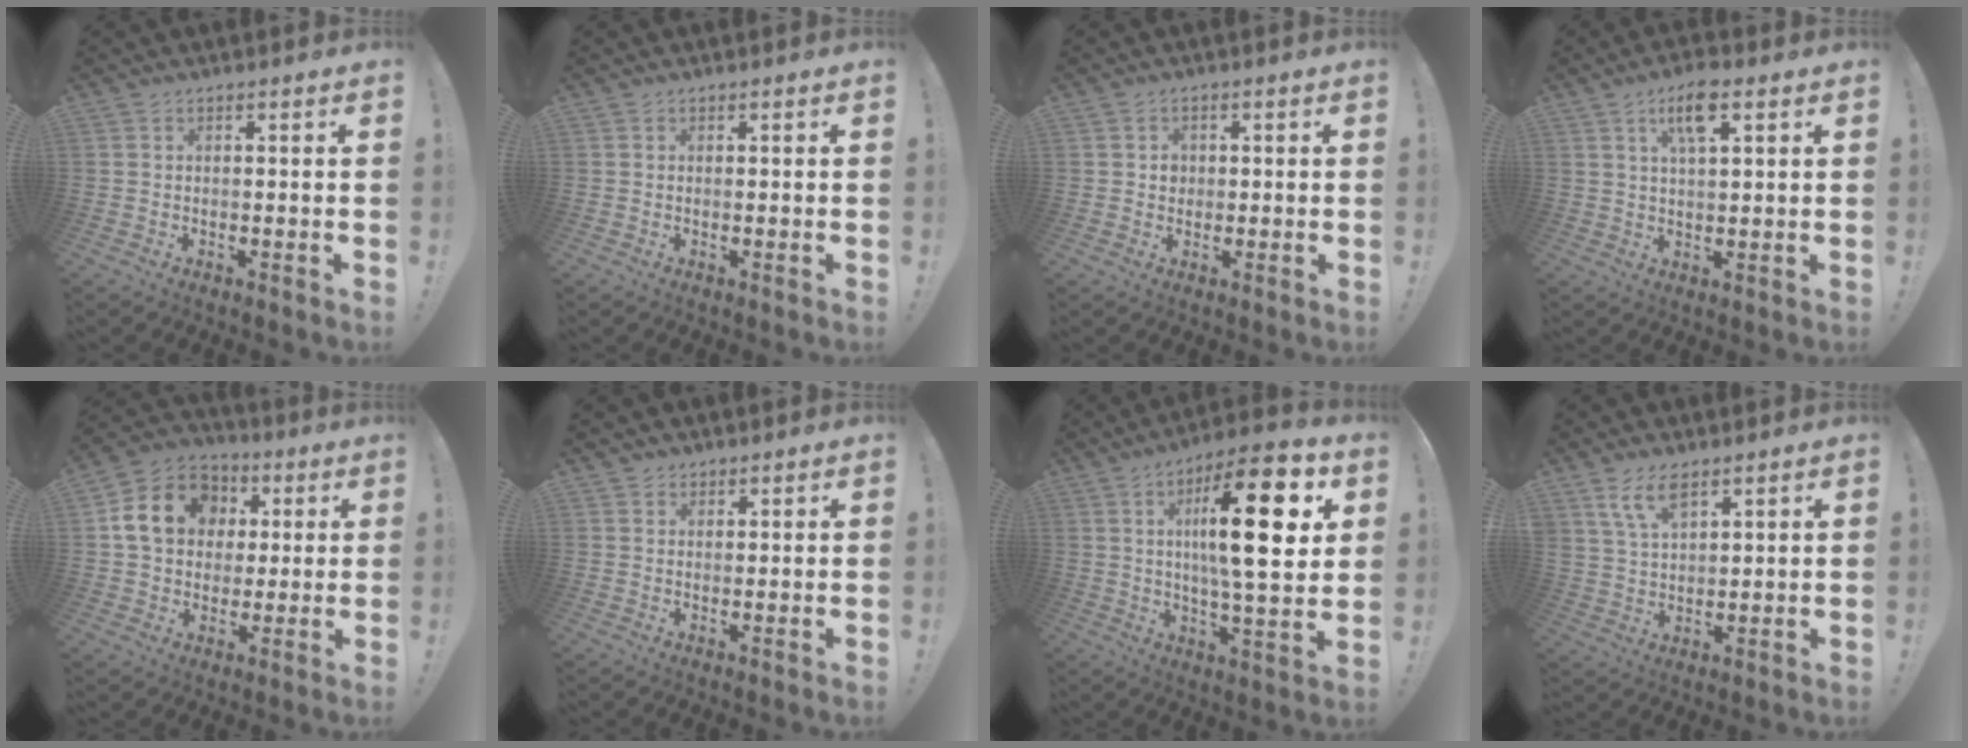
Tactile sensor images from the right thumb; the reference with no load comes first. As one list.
[{"total": 0.0}, {"total": 2.7, "force": [0.4, 2.5, 0.9], "torque": [-0.004, -0.004, 0.004]}, {"total": 8.6, "force": [4.2, 3.0, 6.9], "torque": [-0.115, -0.004, 0.068]}, {"total": 15.3, "force": [3.7, 12.5, 8.0], "torque": [-0.118, 0.006, 0.080]}, {"total": 1.8, "force": [1.4, 1.1, 0.1], "torque": [0.009, -0.010, 0.024]}, {"total": 21.8, "force": [5.6, 5.8, 20.2], "torque": [-0.321, -0.011, 0.072]}, {"total": 7.6, "force": [5.0, 3.4, 4.7], "torque": [-0.094, -0.015, 0.095]}]